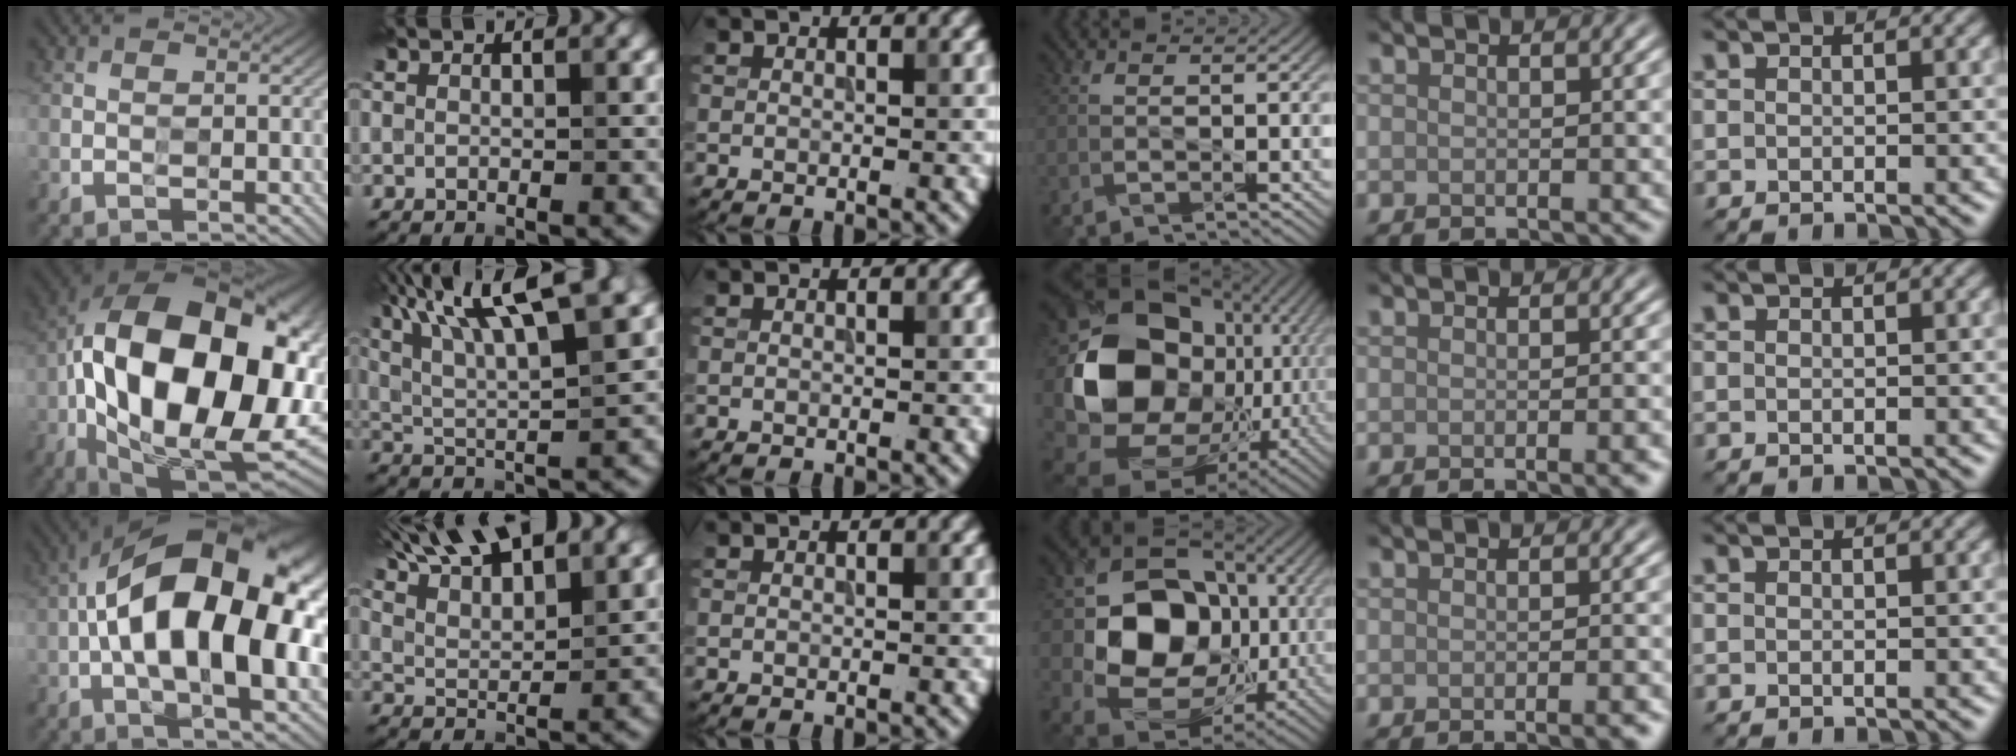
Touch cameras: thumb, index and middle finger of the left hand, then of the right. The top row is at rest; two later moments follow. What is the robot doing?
{"motion": "wipe", "object": "compact mirror"}